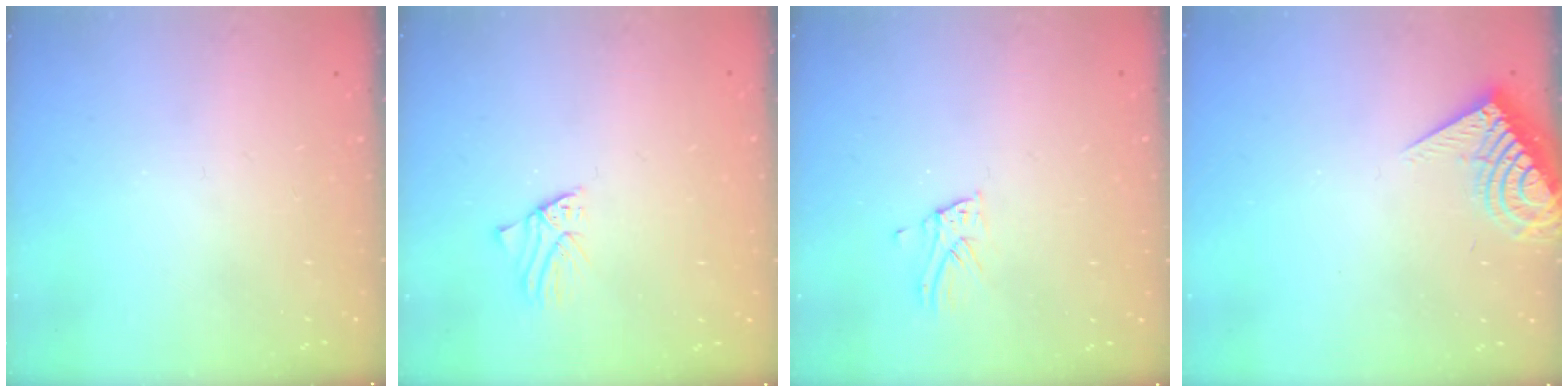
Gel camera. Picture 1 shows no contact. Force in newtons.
{"total": 1.1, "press": 1.1, "slide": 0.1}
{"total": 3.5, "press": 3.5, "slide": 0.2}
{"total": 8.3, "press": 8.2, "slide": 0.9}